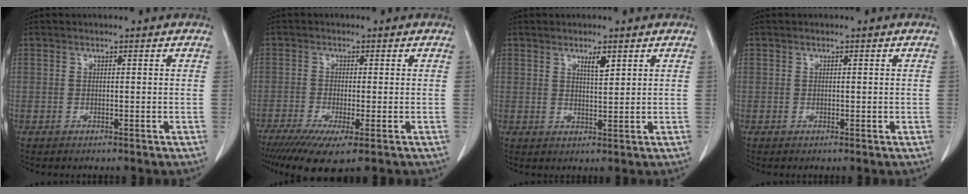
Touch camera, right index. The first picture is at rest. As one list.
[{"total": 8.0, "force": [-4.9, 1.1, 6.2], "torque": [-0.097, -0.020, -0.081]}, {"total": 2.4, "force": [1.5, 0.4, 1.9], "torque": [-0.034, -0.003, 0.027]}, {"total": 0.5, "force": [0.0, 0.2, 0.5], "torque": [-0.008, -0.001, 0.002]}]